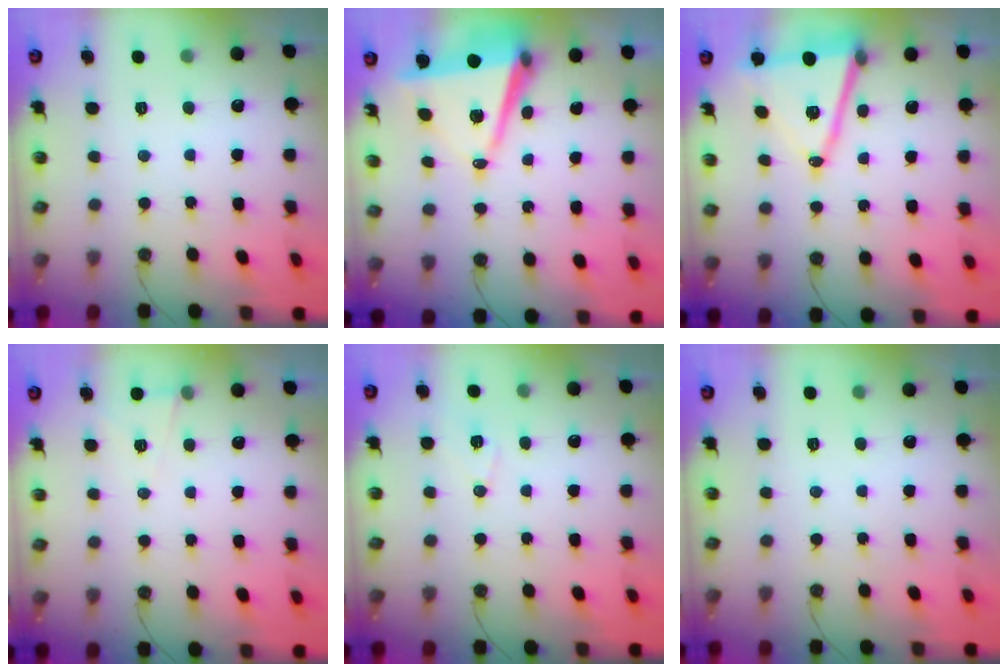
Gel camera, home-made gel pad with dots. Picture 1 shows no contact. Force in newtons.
{"total": 10.4, "press": 9.6, "slide": 3.9}
{"total": 14.2, "press": 13.7, "slide": 3.8}
{"total": 5.7, "press": 3.7, "slide": 4.3}
{"total": 8.1, "press": 7.3, "slide": 3.4}
{"total": 0.0}